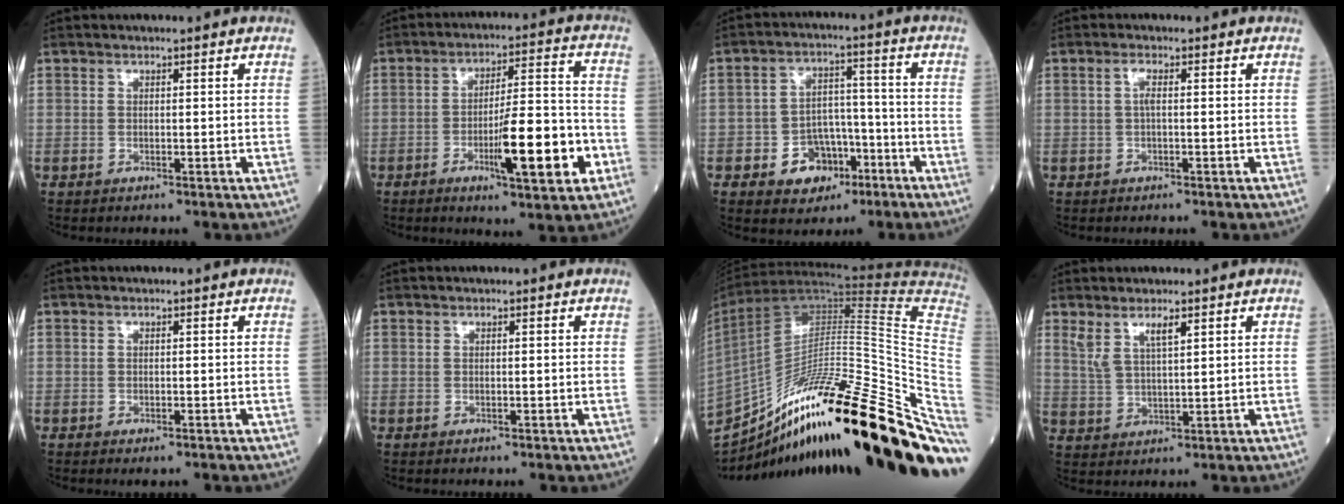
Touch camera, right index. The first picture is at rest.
{"total": 12.7, "force": [-4.5, 1.6, 11.8], "torque": [-0.187, 0.000, -0.065]}
{"total": 7.5, "force": [-3.7, 5.4, 3.7], "torque": [-0.059, 0.021, -0.051]}
{"total": 1.3, "force": [0.0, 0.1, 1.3], "torque": [-0.028, 0.003, 0.000]}
{"total": 1.0, "force": [-0.7, 0.2, 0.6], "torque": [-0.009, -0.002, -0.006]}
{"total": 0.0}
{"total": 38.9, "force": [-23.4, 4.6, 30.8], "torque": [-0.387, -0.030, -0.356]}
{"total": 3.8, "force": [2.5, 0.6, 2.8], "torque": [-0.064, 0.007, 0.057]}